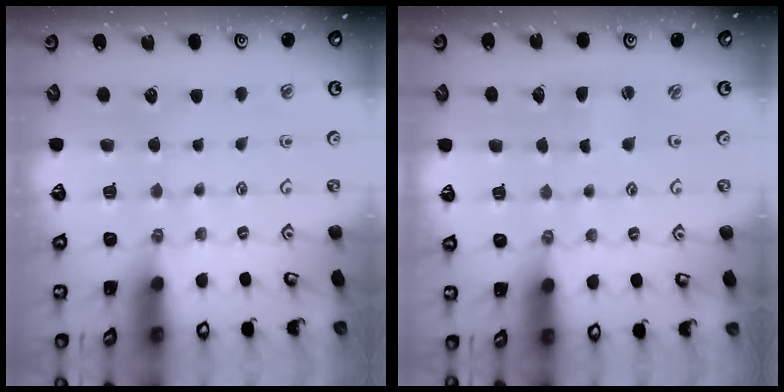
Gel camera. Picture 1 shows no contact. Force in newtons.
{"total": 1.3, "press": 1.3, "slide": 0.2}